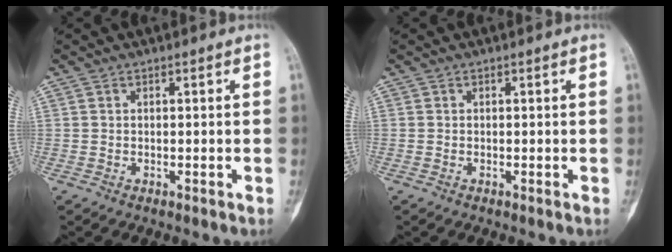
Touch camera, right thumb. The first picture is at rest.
{"total": 0.0}